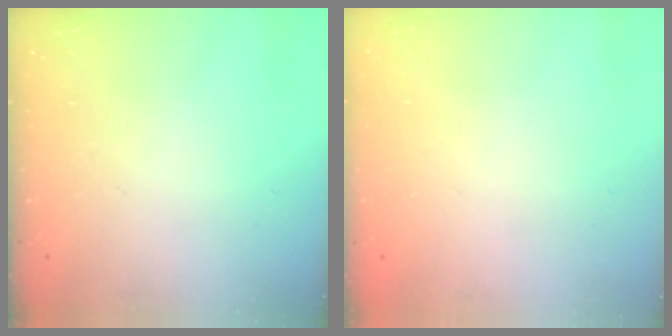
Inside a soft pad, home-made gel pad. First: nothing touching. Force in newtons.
{"total": 1.9, "press": 1.9, "slide": 0.2}